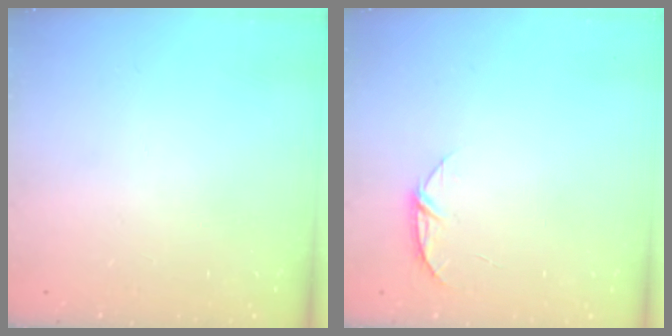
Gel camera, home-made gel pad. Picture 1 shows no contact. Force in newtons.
{"total": 5.4, "press": 5.4, "slide": 0.6}